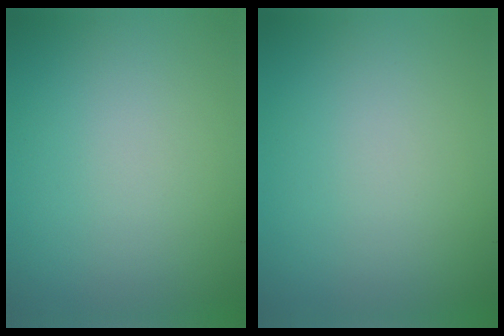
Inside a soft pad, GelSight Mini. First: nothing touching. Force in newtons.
{"total": 0.0}